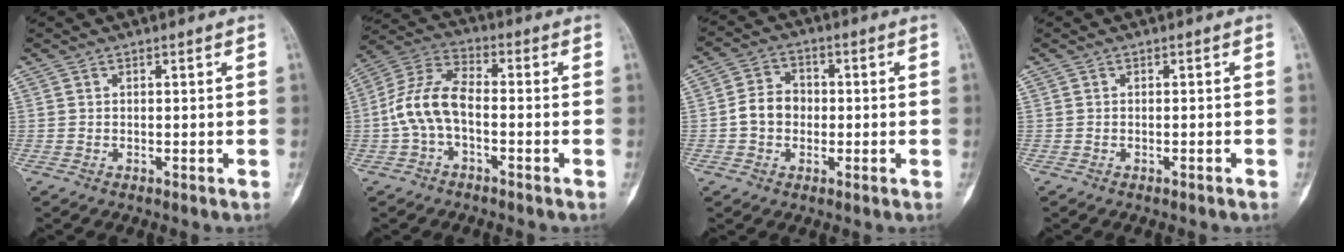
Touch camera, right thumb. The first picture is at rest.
{"total": 9.7, "force": [-1.8, 5.1, 8.1], "torque": [-0.166, 0.036, -0.046]}
{"total": 6.3, "force": [-0.7, 5.2, 3.5], "torque": [-0.044, 0.021, -0.021]}
{"total": 0.7, "force": [-0.5, 0.0, 0.5], "torque": [-0.017, 0.005, -0.003]}